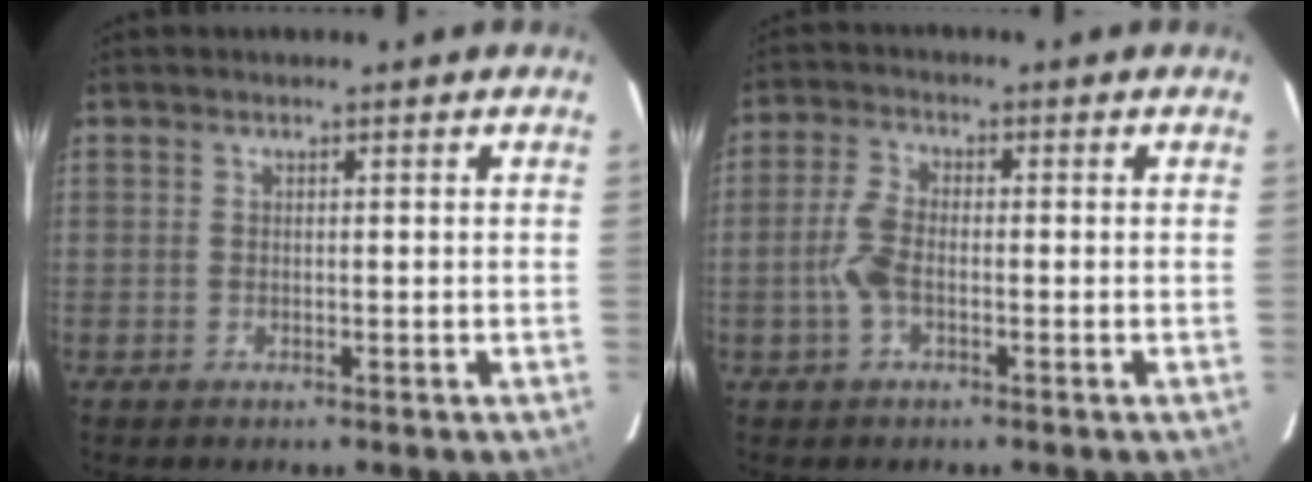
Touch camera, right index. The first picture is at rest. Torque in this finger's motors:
{"motor_torque": [0.90, -0.37, 0.58, 0.13]}